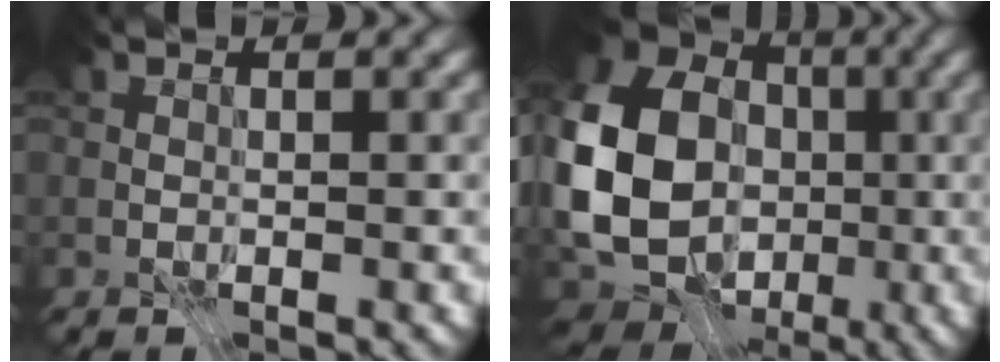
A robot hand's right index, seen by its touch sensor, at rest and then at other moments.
{"total": 18.1, "force": [-1.7, 15.3, 9.4], "torque": [-0.207, -0.014, -0.044]}